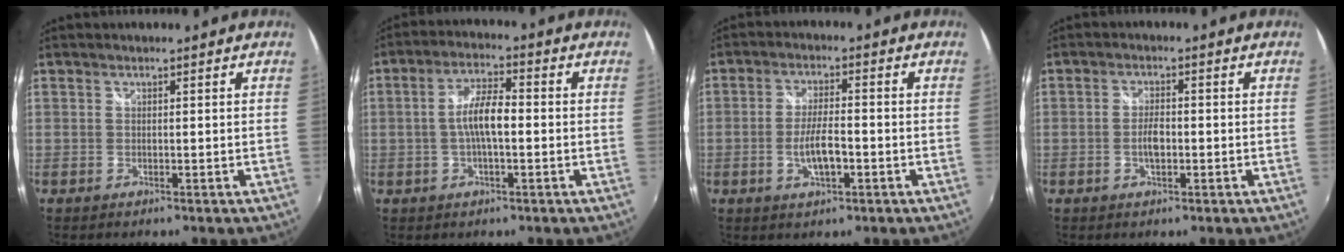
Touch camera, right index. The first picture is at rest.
{"total": 6.6, "force": [-0.8, 1.9, 6.3], "torque": [-0.120, 0.010, -0.014]}
{"total": 6.1, "force": [-2.0, 1.8, 5.5], "torque": [-0.109, -0.002, -0.033]}
{"total": 3.4, "force": [-0.8, 1.5, 2.9], "torque": [-0.056, 0.001, -0.015]}